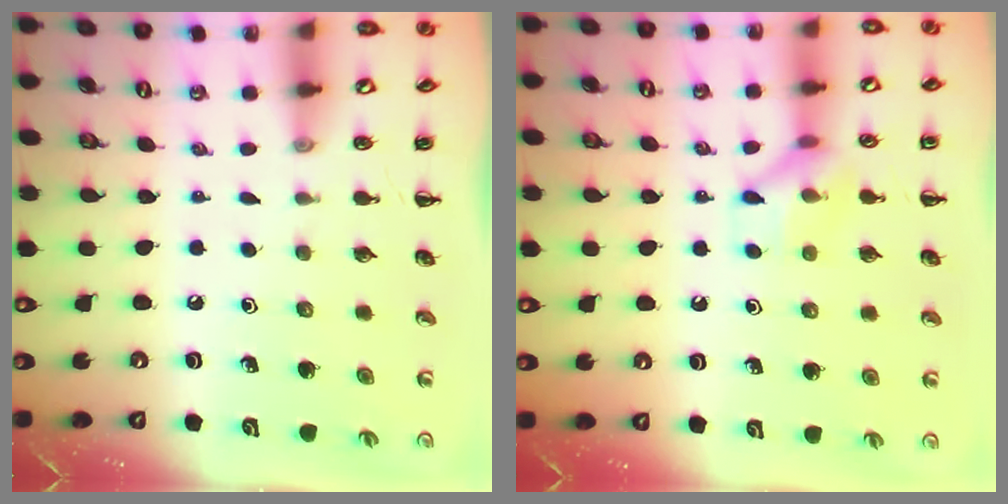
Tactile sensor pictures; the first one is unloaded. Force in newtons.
{"total": 8.3, "press": 8.3, "slide": 0.8}